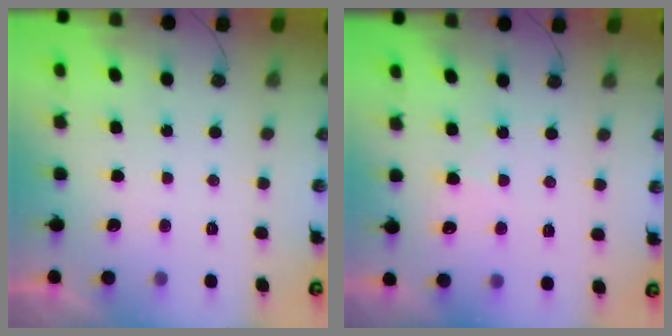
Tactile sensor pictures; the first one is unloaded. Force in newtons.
{"total": 4.6, "press": 4.6, "slide": 0.5}